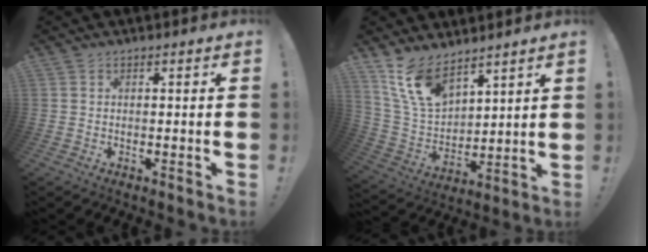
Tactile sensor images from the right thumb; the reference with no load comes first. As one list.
[{"total": 13.7, "force": [9.8, 7.0, 6.5], "torque": [-0.143, -0.052, 0.194]}]